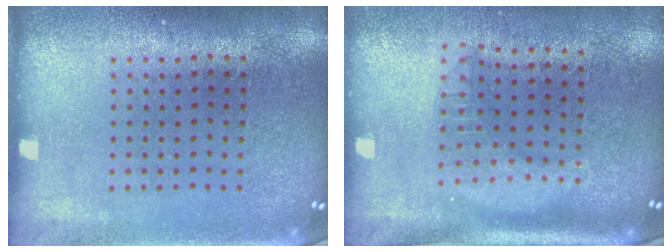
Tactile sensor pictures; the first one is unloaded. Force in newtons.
{"total": 1.8, "press": 1.4, "slide": 1.0}